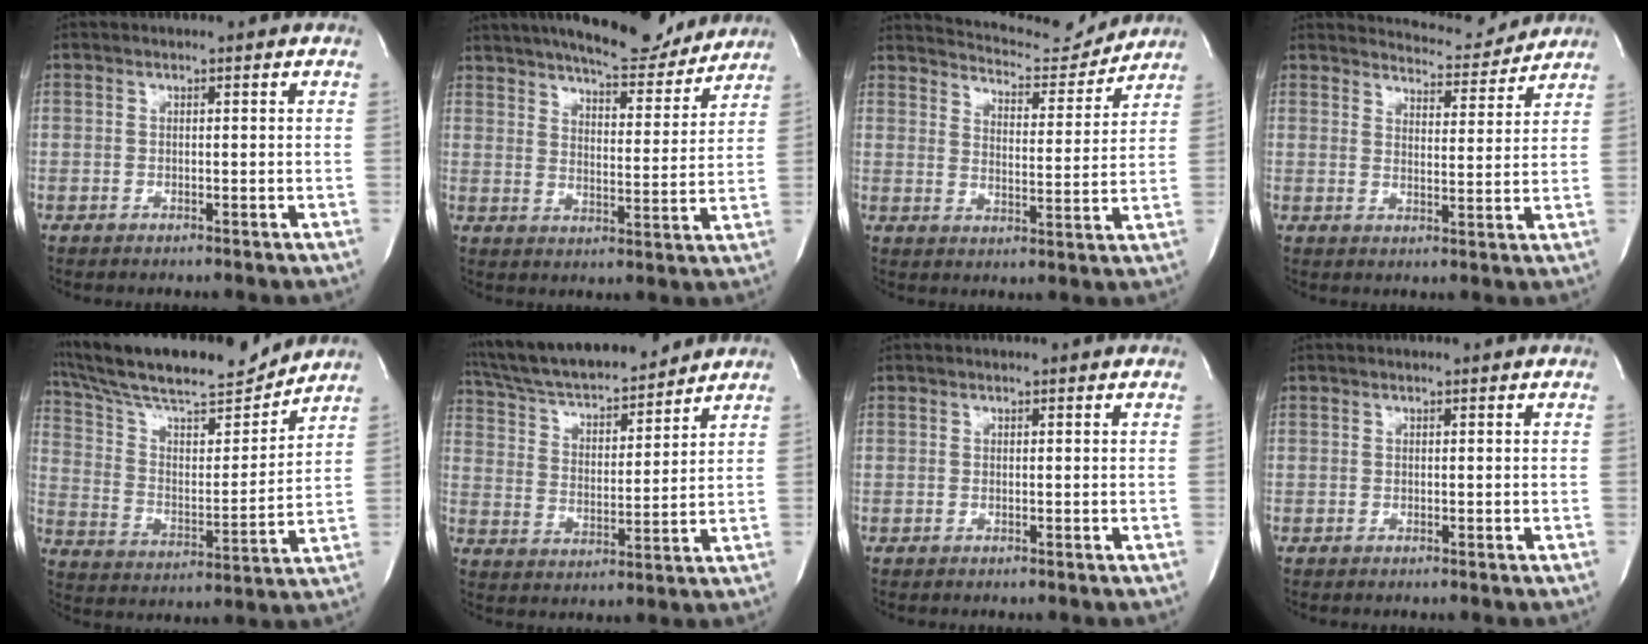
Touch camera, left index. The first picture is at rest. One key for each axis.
{"total": 15.7, "fx": 14.0, "fy": 3.1, "fz": 6.4, "tx": -0.095, "ty": -0.005, "tz": 0.197}
{"total": 11.1, "fx": 10.8, "fy": 1.7, "fz": 1.6, "tx": -0.023, "ty": -0.009, "tz": 0.149}
{"total": 7.1, "fx": 7.1, "fy": 0.8, "fz": -0.3, "tx": 0.002, "ty": -0.008, "tz": 0.095}
{"total": 20.1, "fx": 18.0, "fy": 2.8, "fz": 8.5, "tx": -0.155, "ty": 0.009, "tz": 0.296}
{"total": 17.2, "fx": 15.6, "fy": 3.0, "fz": 6.6, "tx": -0.119, "ty": 0.022, "tz": 0.263}
{"total": 0.0}
{"total": 0.0}